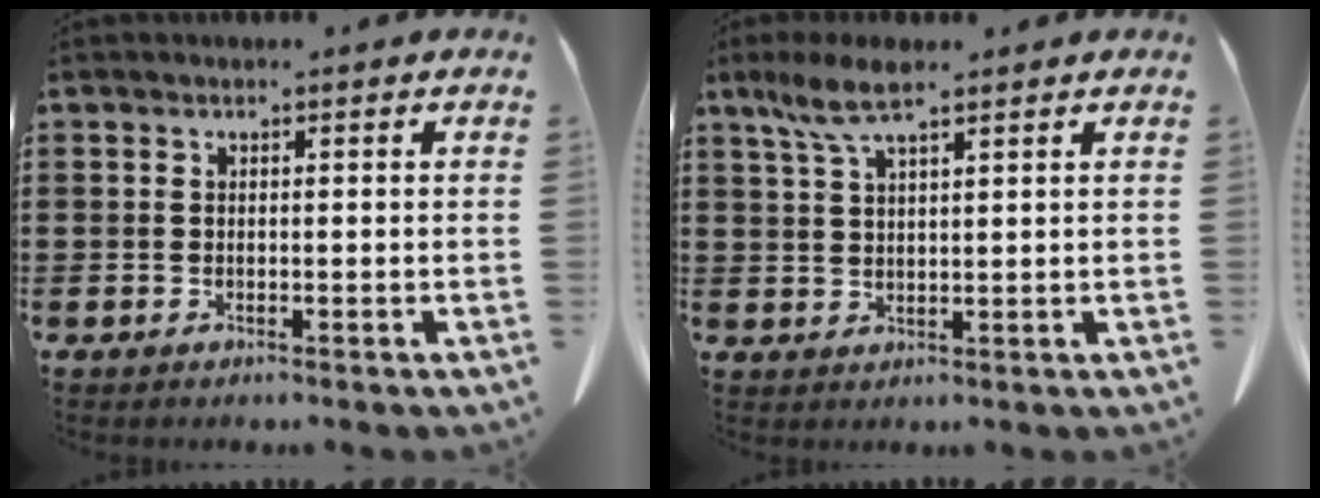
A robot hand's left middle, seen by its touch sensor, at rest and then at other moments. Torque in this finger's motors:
{"motor_torque": [1.39, -0.44, 0.20, 0.09]}